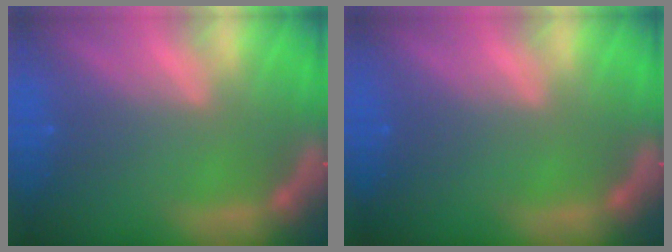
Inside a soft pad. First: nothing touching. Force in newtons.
{"total": 0.0}